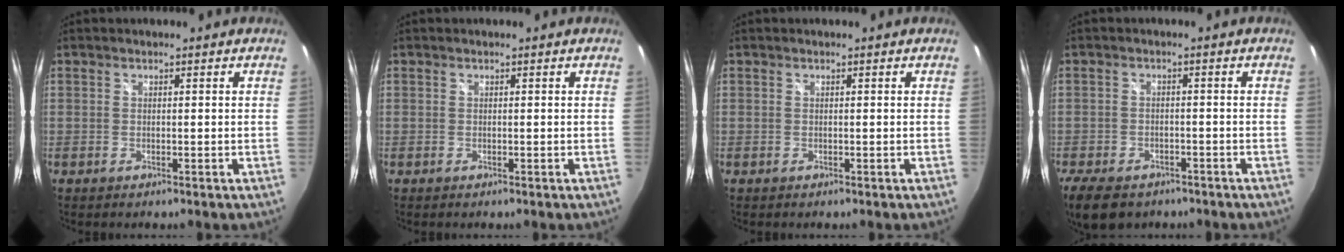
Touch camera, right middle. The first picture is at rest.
{"total": 0.0}
{"total": 0.0}
{"total": 9.5, "force": [-6.7, 5.0, 4.4], "torque": [-0.108, -0.017, -0.111]}